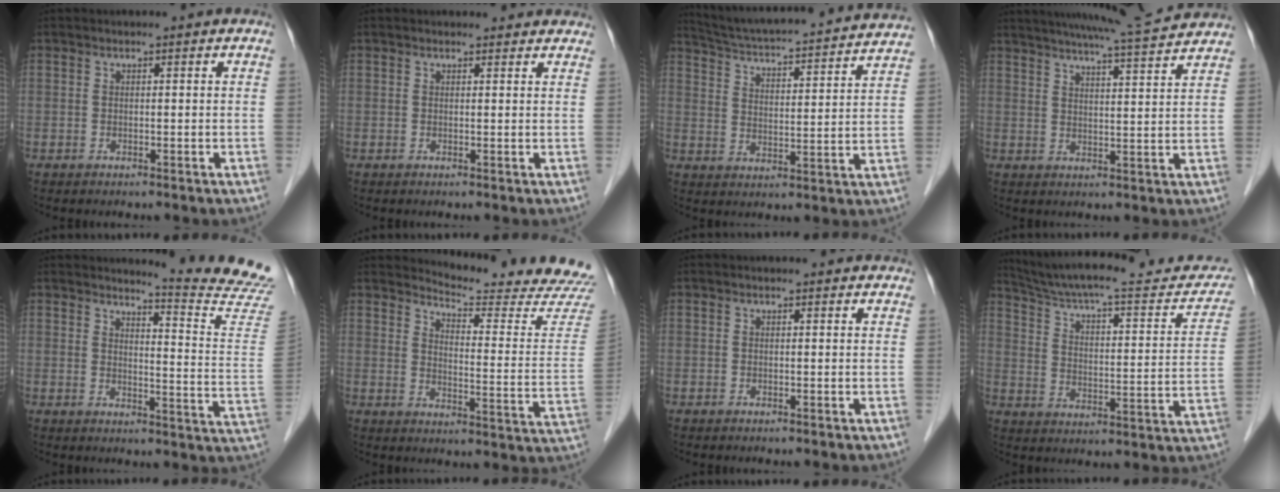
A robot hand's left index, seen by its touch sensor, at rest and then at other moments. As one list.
[{"total": 3.7, "force": [3.5, 1.1, 0.5], "torque": [-0.003, 0.014, 0.030]}, {"total": 23.3, "force": [21.8, 1.6, 8.2], "torque": [-0.139, -0.013, 0.293]}, {"total": 12.8, "force": [11.8, -0.8, 4.7], "torque": [-0.087, -0.002, 0.157]}, {"total": 13.9, "force": [13.6, -2.5, 1.7], "torque": [-0.027, -0.139, 0.142]}, {"total": 18.5, "force": [18.3, -0.4, 2.7], "torque": [-0.036, -0.140, 0.203]}, {"total": 1.5, "force": [1.4, 0.3, 0.1], "torque": [-0.012, 0.009, 0.011]}, {"total": 25.8, "force": [23.3, 4.3, 10.1], "torque": [-0.152, -0.028, 0.311]}]